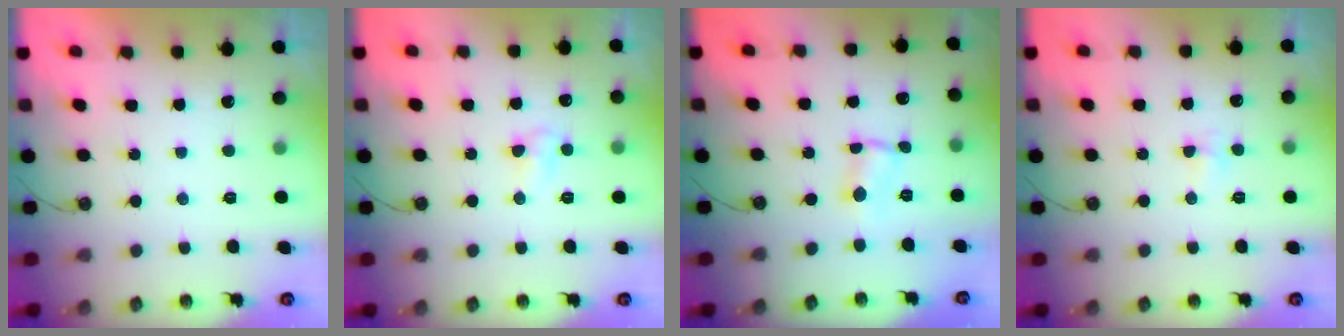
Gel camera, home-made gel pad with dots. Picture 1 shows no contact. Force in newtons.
{"total": 5.7, "press": 5.7, "slide": 0.5}
{"total": 1.1, "press": 1.0, "slide": 0.2}
{"total": 2.8, "press": 2.7, "slide": 0.5}